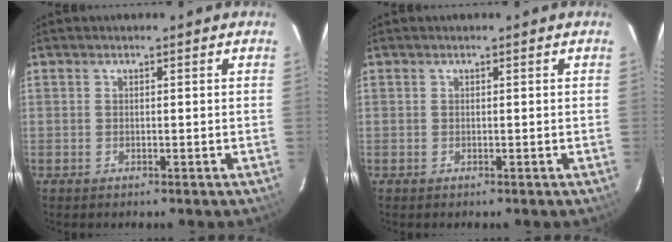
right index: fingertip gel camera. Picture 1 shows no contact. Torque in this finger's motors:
{"motor_torque": [0.00, 0.00, 0.00, 0.00]}